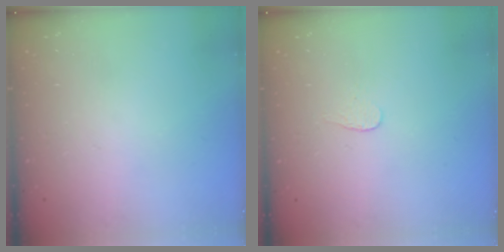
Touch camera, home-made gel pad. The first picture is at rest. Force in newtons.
{"total": 2.7, "press": 2.7, "slide": 0.3}